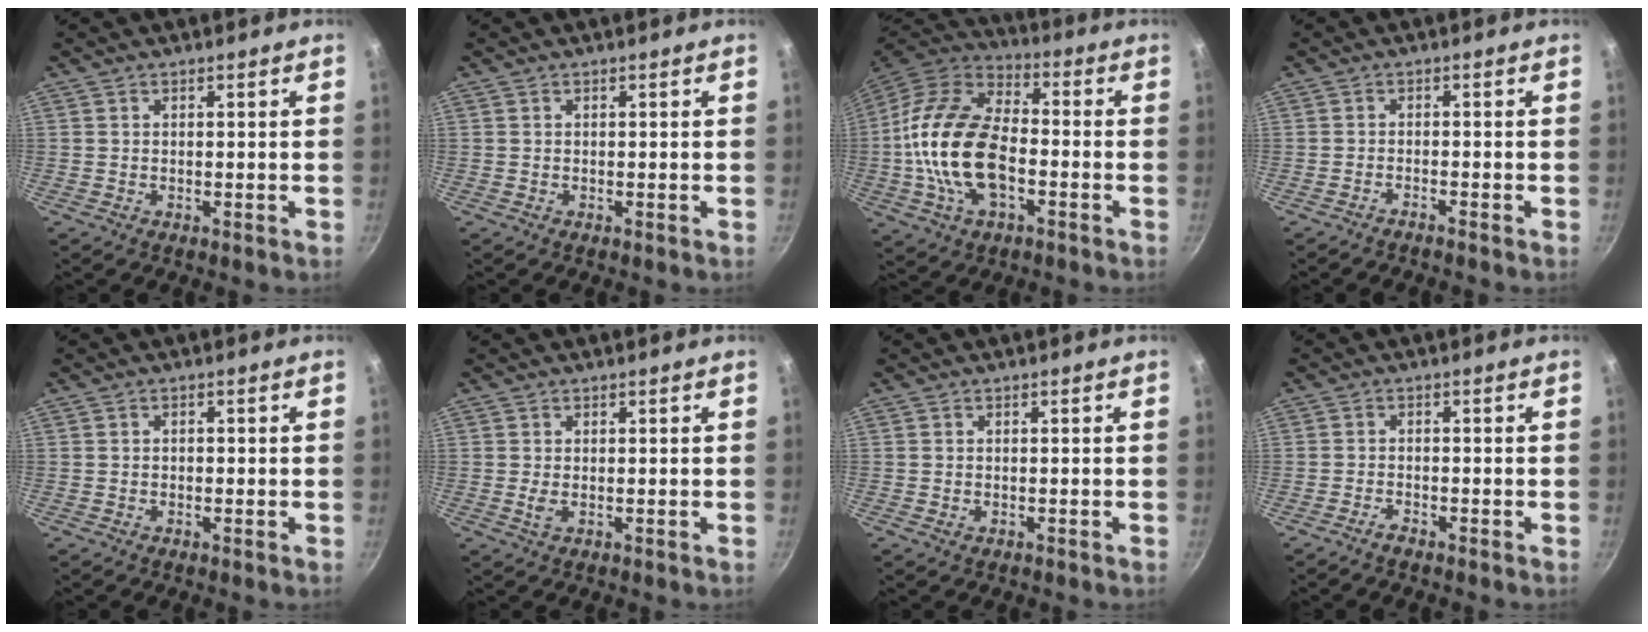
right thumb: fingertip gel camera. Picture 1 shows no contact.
{"total": 0.0}
{"total": 20.5, "force": [-3.3, 12.0, 16.3], "torque": [-0.299, 0.033, -0.070]}
{"total": 1.3, "force": [-1.3, -0.1, 0.3], "torque": [-0.017, 0.016, -0.019]}
{"total": 0.7, "force": [-0.3, 0.5, 0.3], "torque": [-0.006, 0.003, -0.004]}
{"total": 1.3, "force": [-0.1, 0.6, 1.2], "torque": [-0.024, -0.002, 0.000]}
{"total": 0.7, "force": [-0.3, 0.5, 0.4], "torque": [-0.006, 0.000, -0.006]}
{"total": 1.6, "force": [-1.5, 0.3, 0.6], "torque": [-0.018, 0.014, -0.028]}